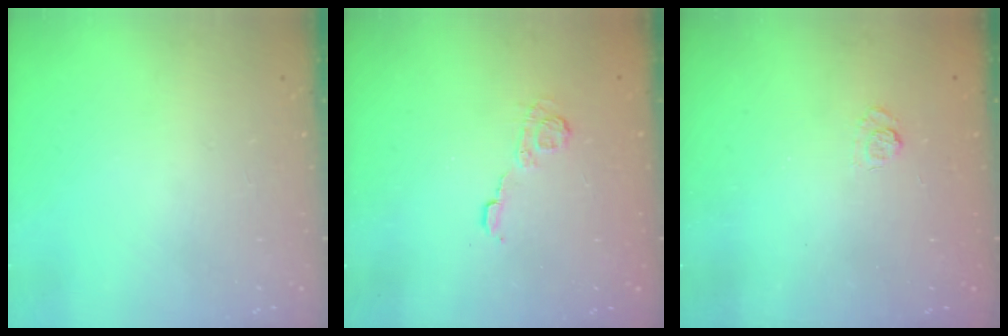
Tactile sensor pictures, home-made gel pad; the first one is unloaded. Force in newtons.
{"total": 5.0, "press": 4.9, "slide": 0.7}
{"total": 2.9, "press": 2.5, "slide": 1.5}